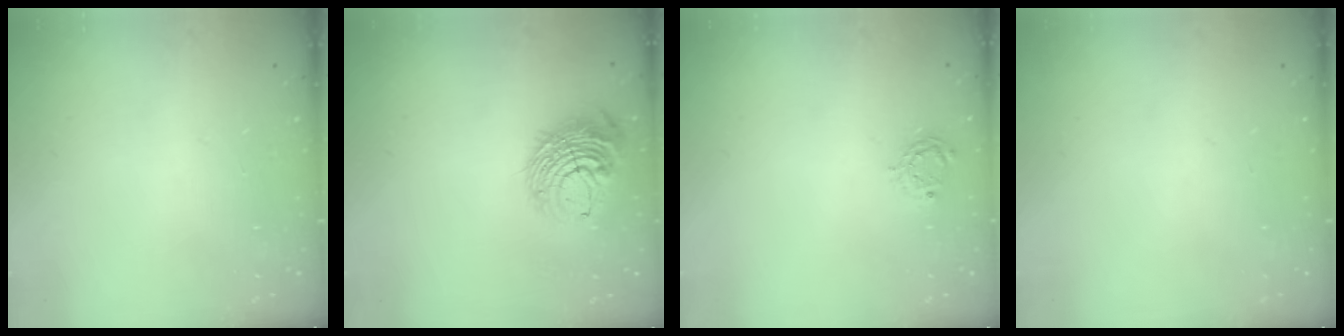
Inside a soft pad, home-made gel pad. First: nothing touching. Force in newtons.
{"total": 11.7, "press": 11.6, "slide": 1.2}
{"total": 4.8, "press": 4.8, "slide": 0.2}
{"total": 0.0}